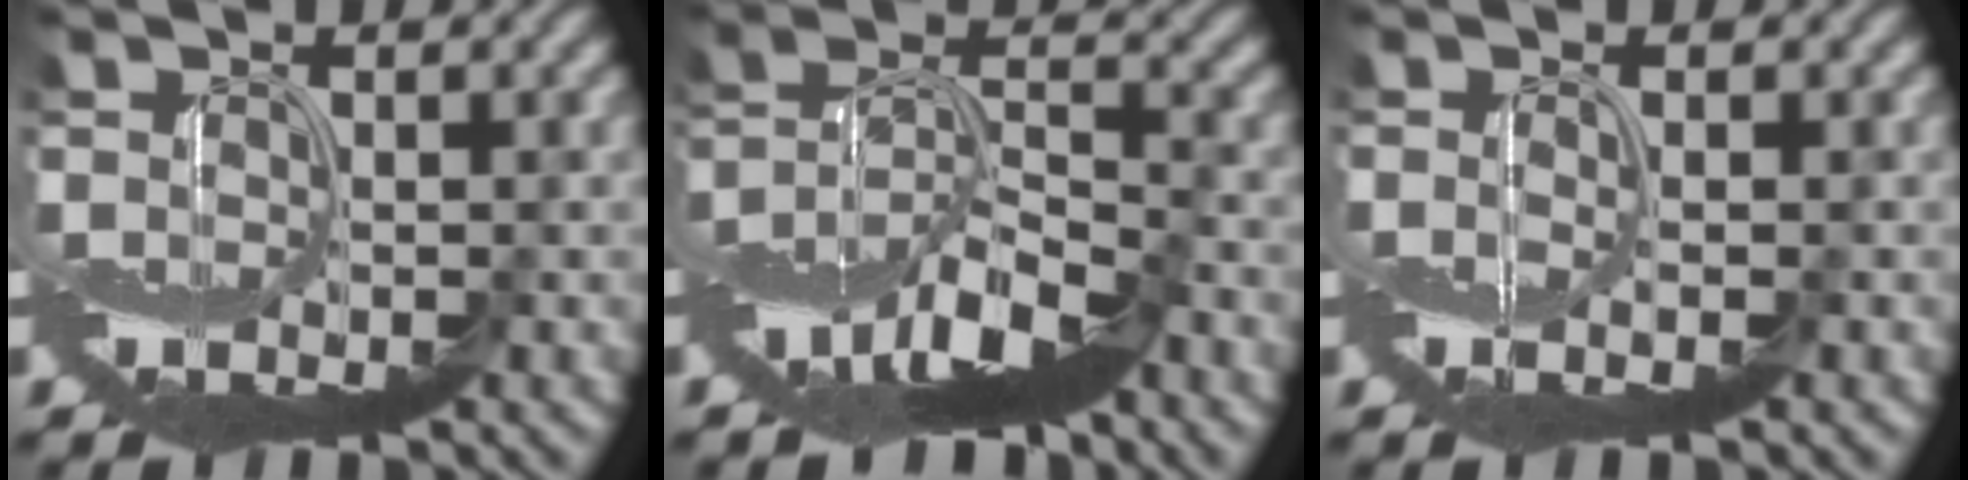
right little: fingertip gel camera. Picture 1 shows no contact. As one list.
[{"total": 8.5, "force": [-5.7, 2.9, 5.6], "torque": [-0.096, 0.001, -0.114]}, {"total": 1.0, "force": [-0.3, -0.5, 0.8], "torque": [-0.016, -0.002, -0.006]}]